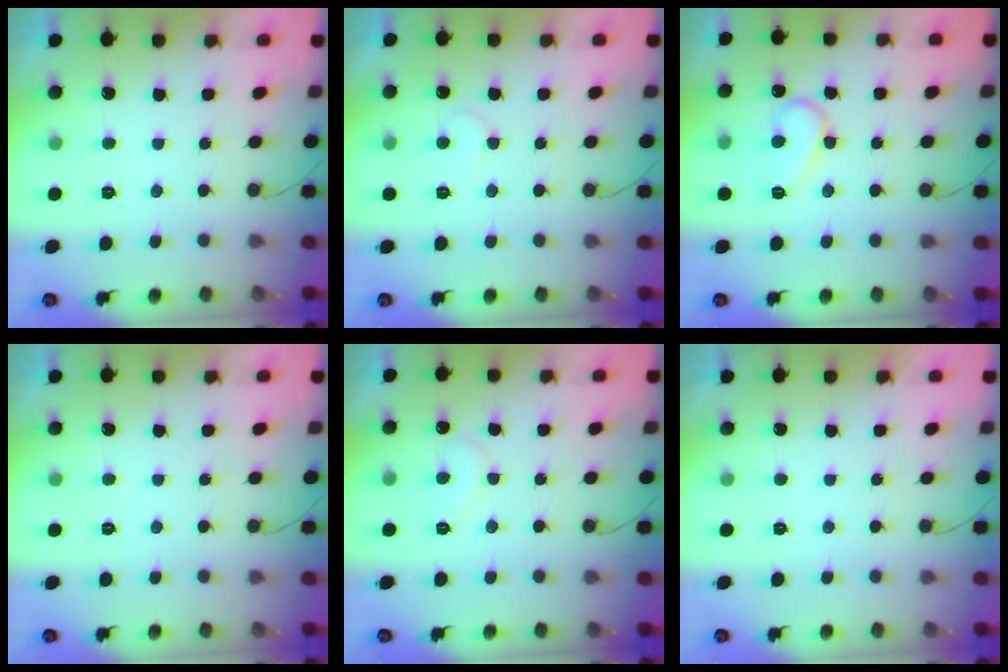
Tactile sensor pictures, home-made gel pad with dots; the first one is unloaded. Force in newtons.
{"total": 6.1, "press": 6.1, "slide": 0.5}
{"total": 11.1, "press": 11.0, "slide": 1.1}
{"total": 0.0}
{"total": 6.5, "press": 6.5, "slide": 0.5}
{"total": 1.6, "press": 1.6, "slide": 0.0}